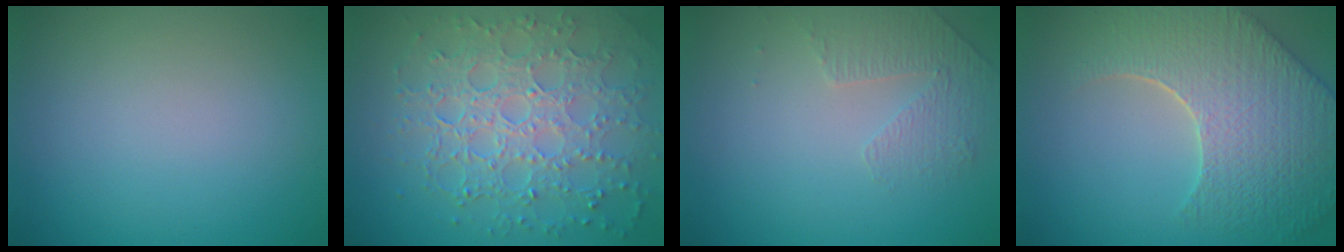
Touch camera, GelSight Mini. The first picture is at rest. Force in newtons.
{"total": 8.1, "press": 5.7, "slide": 5.8}
{"total": 1.6, "press": 1.2, "slide": 1.1}
{"total": 9.0, "press": 6.4, "slide": 6.3}